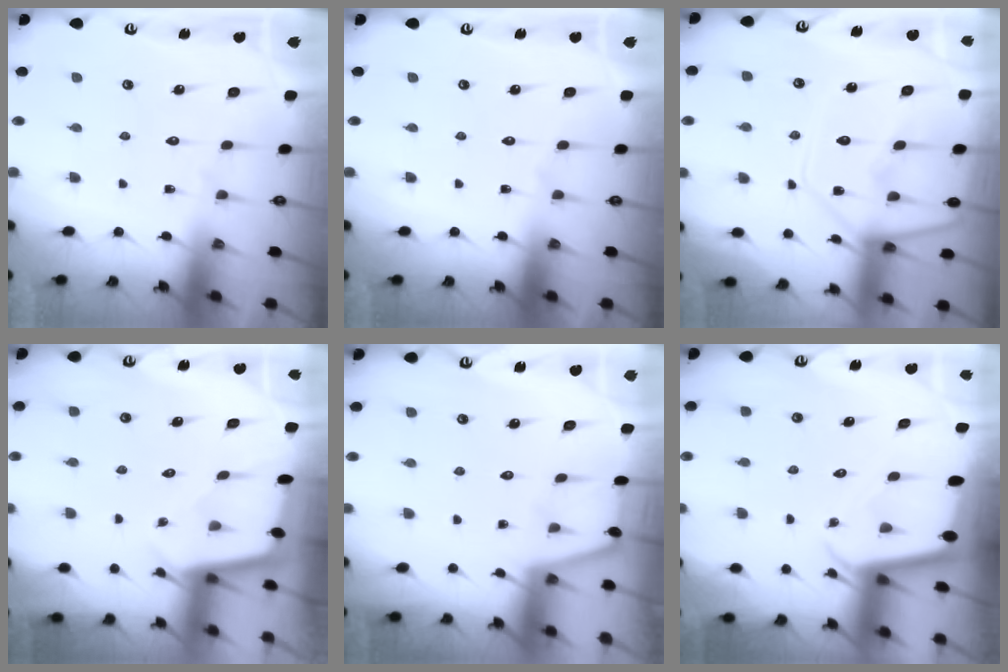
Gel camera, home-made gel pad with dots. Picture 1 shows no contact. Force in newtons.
{"total": 0.0}
{"total": 11.4, "press": 11.4, "slide": 1.1}
{"total": 1.8, "press": 1.8, "slide": 0.2}
{"total": 0.7, "press": 0.7, "slide": 0.2}
{"total": 2.2, "press": 2.2, "slide": 0.2}